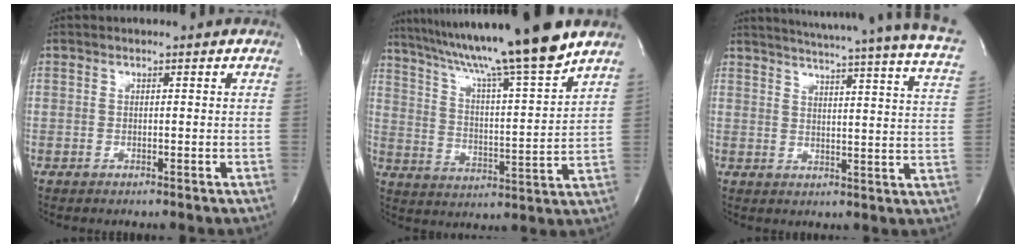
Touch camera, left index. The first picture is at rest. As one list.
[{"total": 20.1, "force": [16.5, -1.0, 11.4], "torque": [-0.193, -0.002, 0.262]}, {"total": 23.9, "force": [20.8, -0.7, 11.6], "torque": [-0.172, -0.065, 0.243]}]